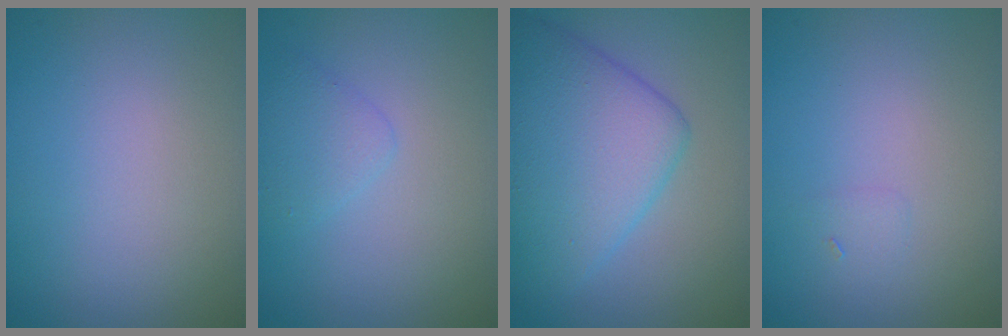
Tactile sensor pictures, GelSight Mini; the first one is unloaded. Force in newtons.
{"total": 1.7, "press": 1.7, "slide": 0.2}
{"total": 7.5, "press": 7.5, "slide": 0.4}
{"total": 0.5, "press": 0.5, "slide": 0.1}